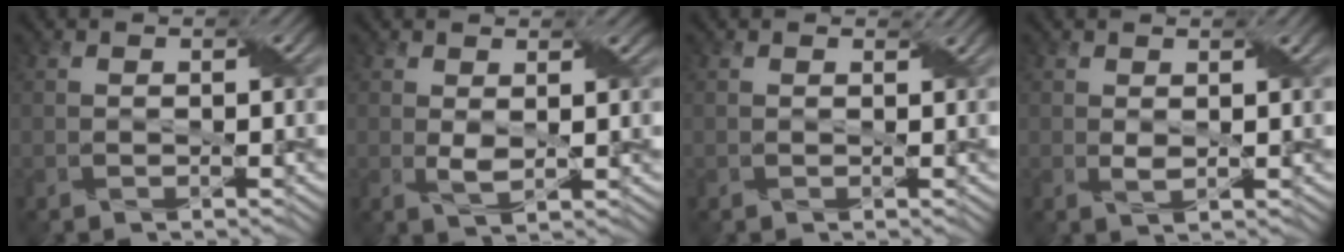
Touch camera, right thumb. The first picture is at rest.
{"total": 2.3, "force": [0.8, 1.0, 1.9], "torque": [-0.045, -0.004, 0.017]}
{"total": 0.5, "force": [0.5, 0.2, 0.2], "torque": [-0.003, -0.001, 0.009]}
{"total": 1.7, "force": [0.7, 0.4, 1.5], "torque": [-0.033, 0.000, 0.016]}